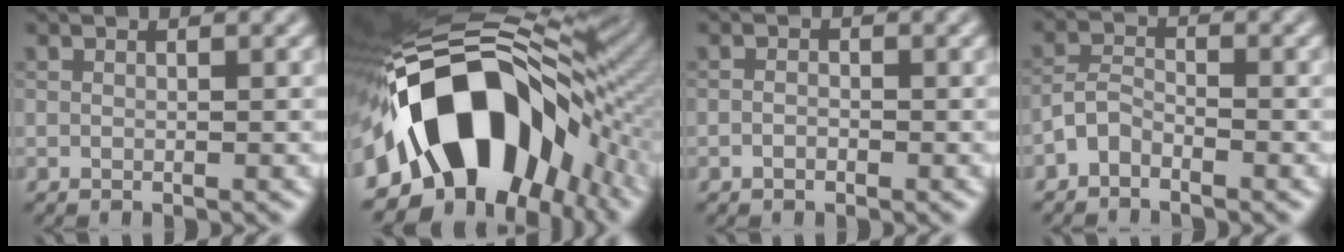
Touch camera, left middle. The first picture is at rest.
{"total": 17.6, "force": [-3.7, 11.4, 13.0], "torque": [-0.197, 0.013, -0.068]}
{"total": 0.8, "force": [-0.4, 0.6, 0.4], "torque": [-0.009, 0.001, -0.011]}
{"total": 2.0, "force": [-1.6, 0.8, 0.9], "torque": [-0.017, 0.009, -0.038]}